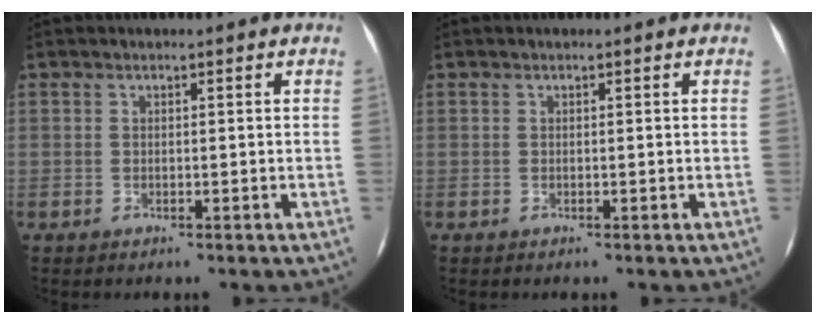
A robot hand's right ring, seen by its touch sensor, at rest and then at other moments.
{"total": 0.0}